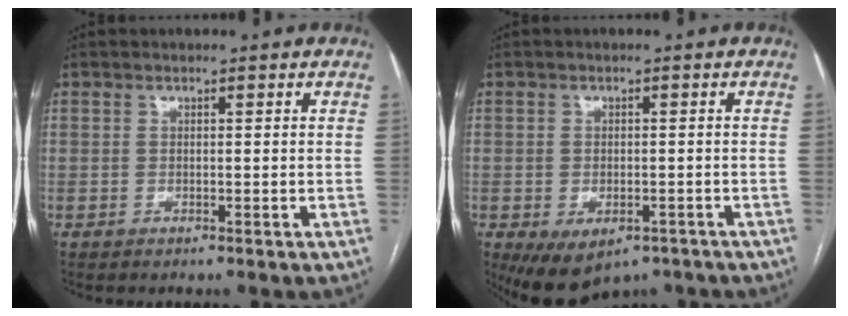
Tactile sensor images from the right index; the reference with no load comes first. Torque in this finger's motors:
{"motor_torque": [1.23, -0.90, 0.23, 0.03]}